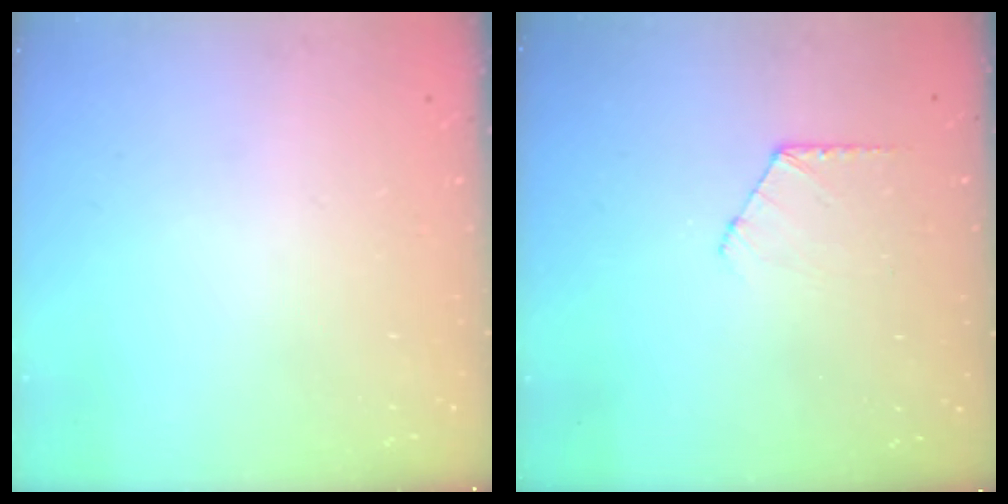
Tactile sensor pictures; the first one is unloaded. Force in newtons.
{"total": 6.7, "press": 6.7, "slide": 0.6}